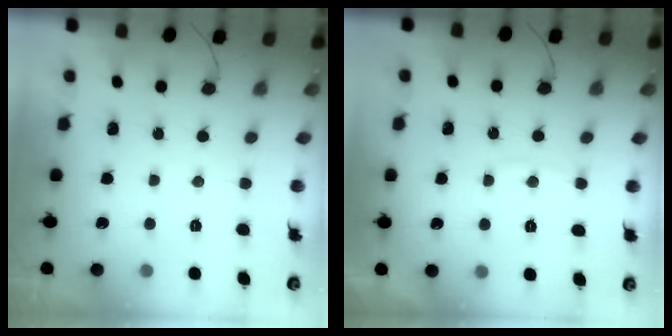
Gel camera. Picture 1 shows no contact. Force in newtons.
{"total": 5.2, "press": 5.2, "slide": 0.6}